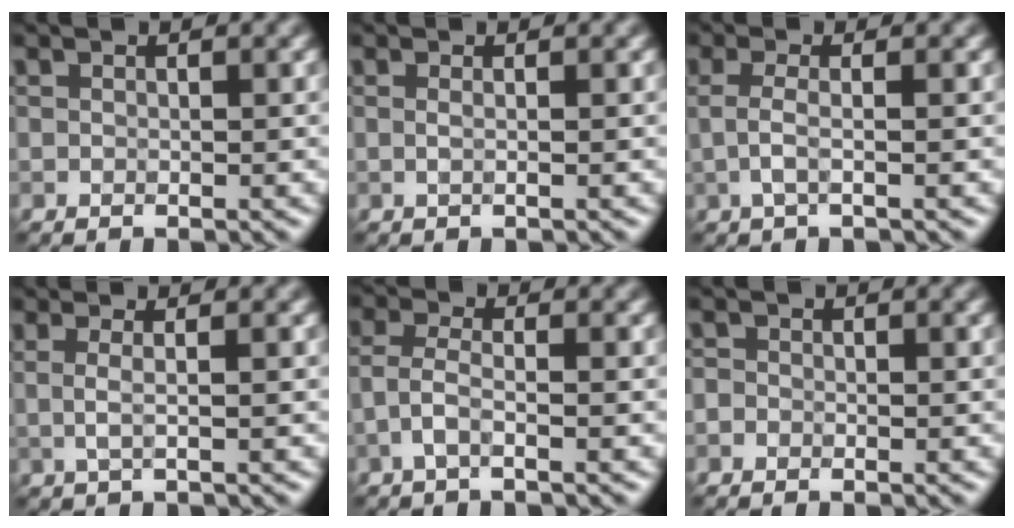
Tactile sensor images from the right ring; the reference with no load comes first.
{"total": 0.9, "force": [0.1, 0.3, 0.8], "torque": [-0.013, -0.002, -0.005]}
{"total": 2.2, "force": [-0.2, 0.7, 2.1], "torque": [-0.044, -0.002, -0.007]}
{"total": 1.9, "force": [0.2, 0.6, 1.8], "torque": [-0.032, 0.000, -0.003]}
{"total": 2.1, "force": [-1.0, 0.5, 1.8], "torque": [-0.041, 0.005, -0.028]}
{"total": 0.6, "force": [-0.3, 0.5, 0.1], "torque": [0.001, -0.003, -0.008]}